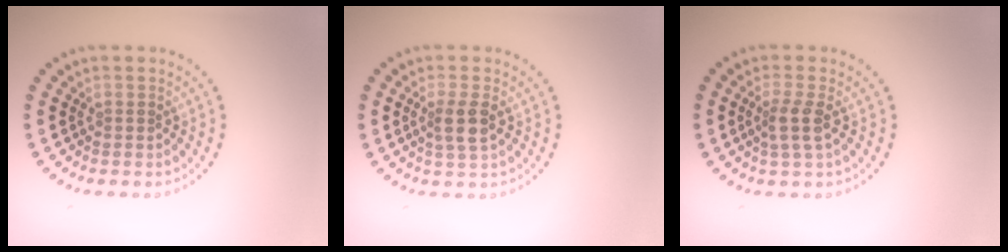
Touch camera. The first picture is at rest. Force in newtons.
{"total": 2.3, "press": 2.0, "slide": 1.0}
{"total": 2.1, "press": 1.7, "slide": 1.1}